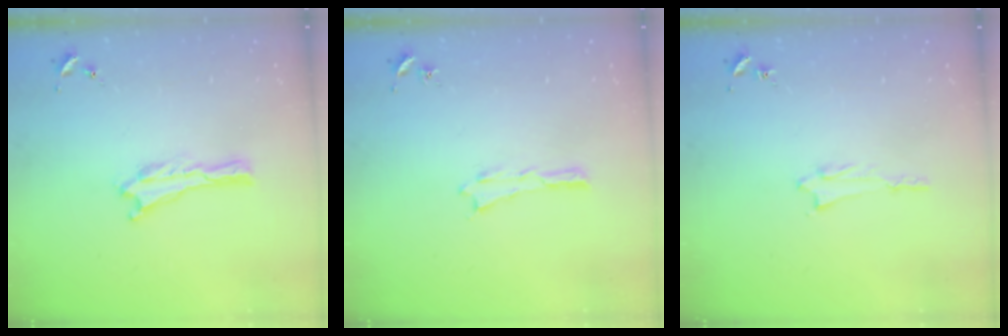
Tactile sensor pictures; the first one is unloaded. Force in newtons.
{"total": 0.0}
{"total": 1.4, "press": 1.4, "slide": 0.2}